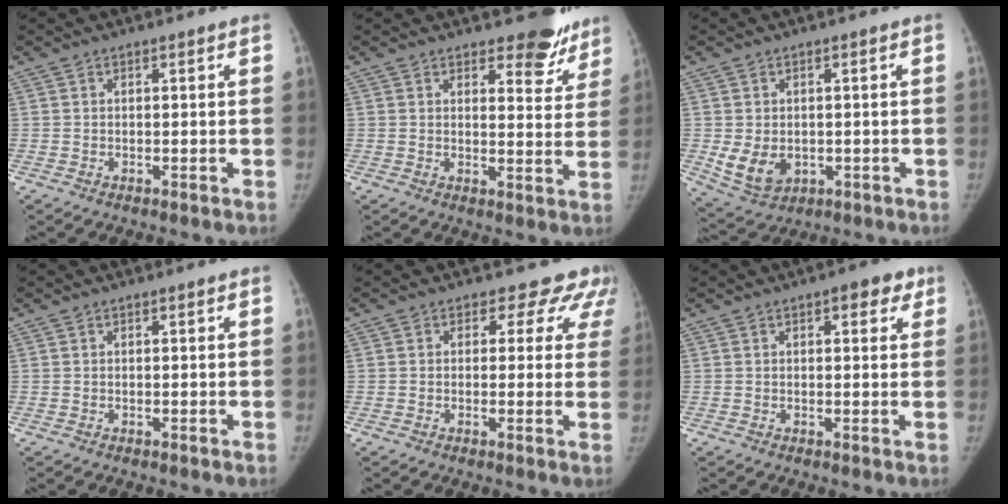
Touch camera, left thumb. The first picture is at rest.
{"total": 9.1, "force": [7.1, 3.9, 4.2], "torque": [-0.012, -0.051, 0.084]}
{"total": 7.0, "force": [-0.9, 5.3, 4.6], "torque": [-0.070, -0.010, 0.001]}
{"total": 0.0}
{"total": 7.6, "force": [5.8, 4.9, 1.0], "torque": [0.044, -0.015, 0.038]}
{"total": 4.1, "force": [2.1, 2.0, 2.9], "torque": [-0.016, -0.002, 0.017]}